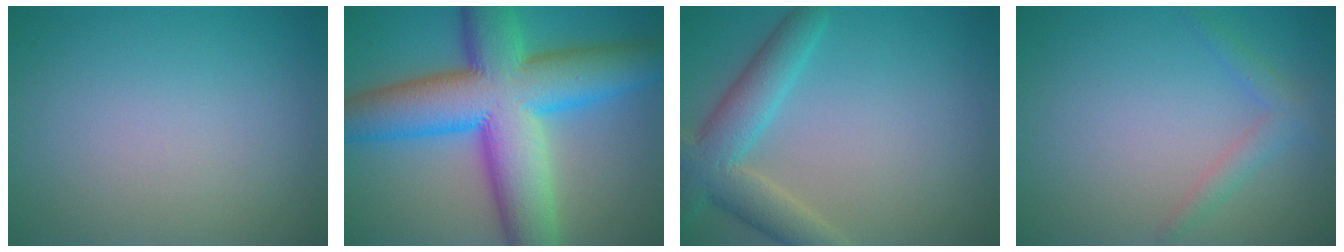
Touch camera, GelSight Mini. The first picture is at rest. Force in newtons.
{"total": 14.8, "press": 14.8, "slide": 0.1}
{"total": 5.4, "press": 5.4, "slide": 0.2}
{"total": 1.8, "press": 1.8, "slide": 0.1}